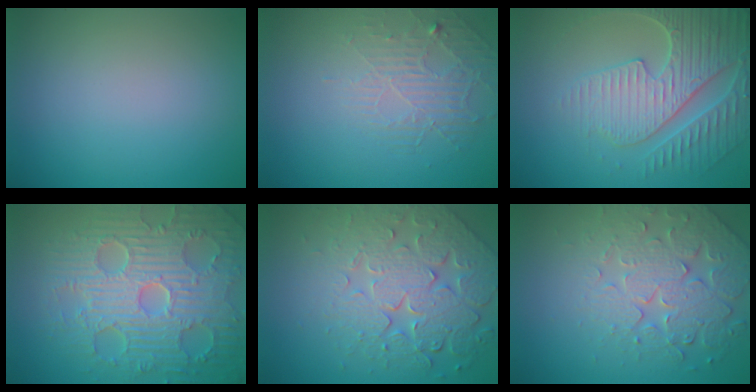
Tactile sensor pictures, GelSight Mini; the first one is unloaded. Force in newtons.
{"total": 2.2, "press": 1.4, "slide": 1.7}
{"total": 6.0, "press": 5.1, "slide": 3.1}
{"total": 9.5, "press": 6.8, "slide": 6.6}
{"total": 7.7, "press": 5.8, "slide": 5.0}
{"total": 4.8, "press": 4.7, "slide": 1.1}